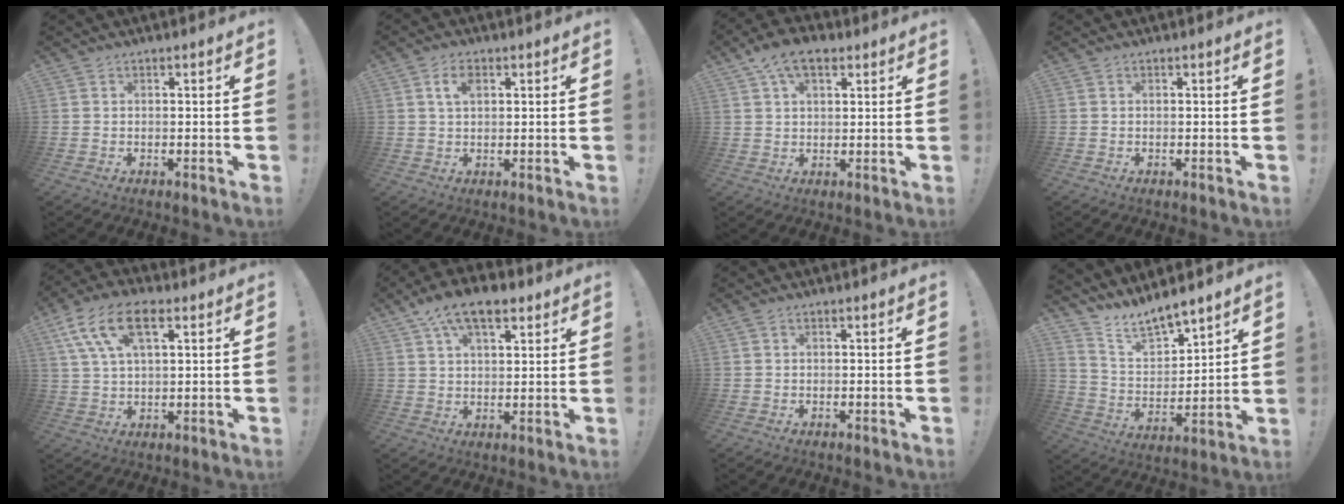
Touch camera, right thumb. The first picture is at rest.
{"total": 4.5, "force": [1.6, 2.5, 3.4], "torque": [-0.055, 0.001, 0.026]}
{"total": 8.8, "force": [4.8, 4.9, 5.6], "torque": [-0.091, -0.007, 0.089]}
{"total": 0.0}
{"total": 13.2, "force": [5.8, 6.6, 9.8], "torque": [-0.183, -0.001, 0.109]}
{"total": 11.4, "force": [6.6, 5.5, 7.5], "torque": [-0.112, -0.020, 0.119]}
{"total": 0.0}
{"total": 10.0, "force": [9.4, 2.5, 1.9], "torque": [-0.048, -0.088, 0.177]}